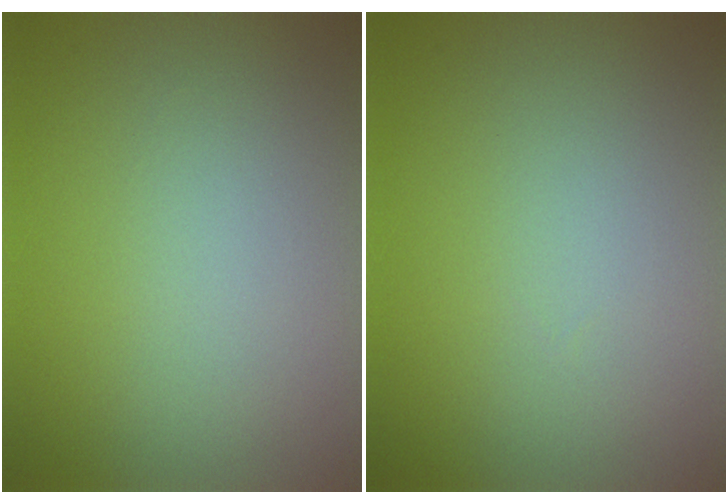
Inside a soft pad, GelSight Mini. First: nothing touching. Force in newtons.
{"total": 0.0}